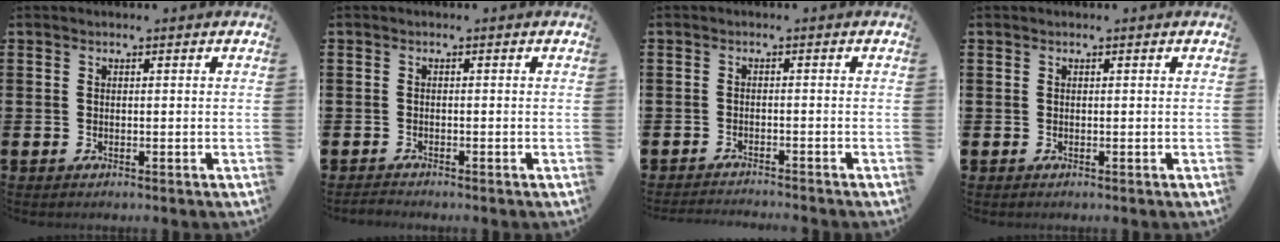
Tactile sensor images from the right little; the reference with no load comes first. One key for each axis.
{"total": 0.8, "fx": -0.8, "fy": 0.1, "fz": 0.2, "tx": -0.005, "ty": -0.001, "tz": -0.016}
{"total": 1.2, "fx": -1.2, "fy": -0.2, "fz": 0.0, "tx": -0.001, "ty": 0.002, "tz": -0.024}
{"total": 0.0}